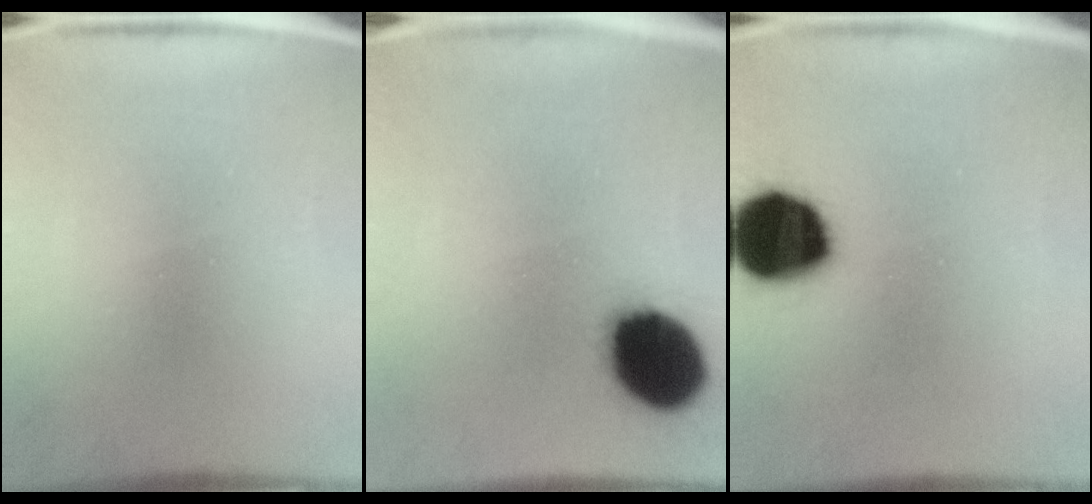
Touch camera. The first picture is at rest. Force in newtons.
{"total": 18.8}
{"total": 17.6}